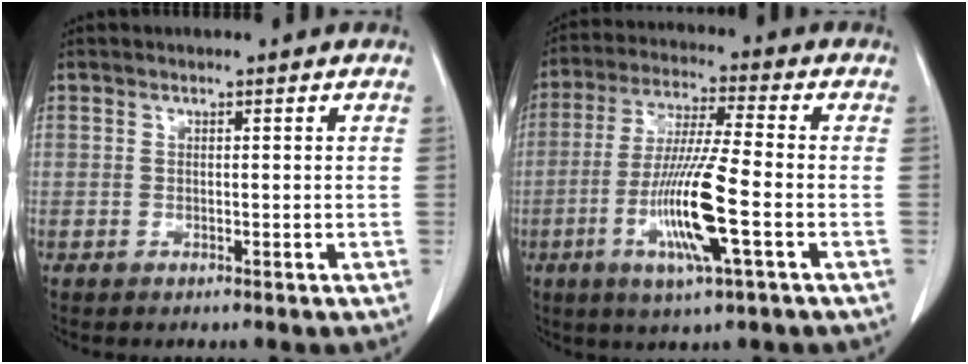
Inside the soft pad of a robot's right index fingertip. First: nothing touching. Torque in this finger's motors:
{"motor_torque": [1.63, -0.51, 0.42, 0.13]}